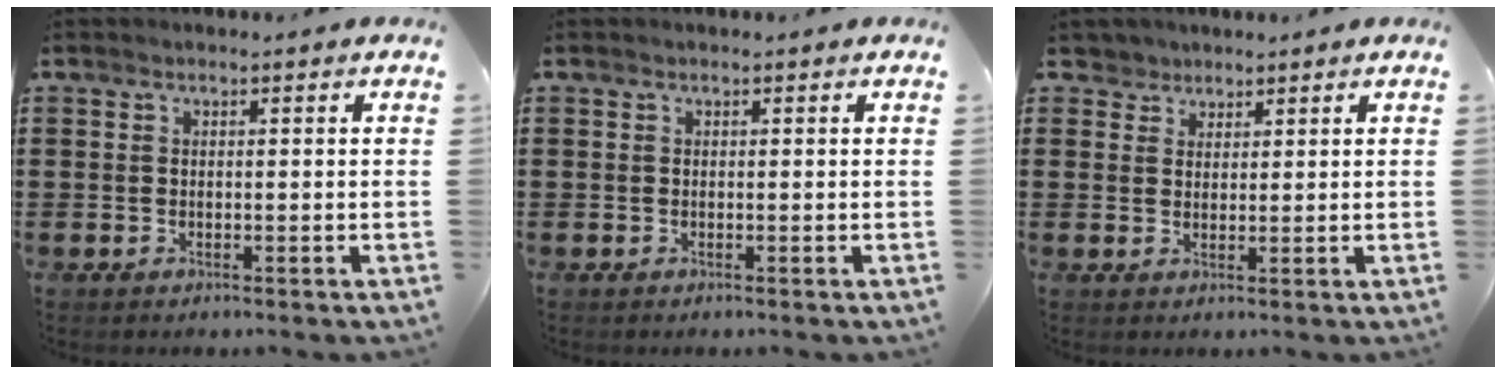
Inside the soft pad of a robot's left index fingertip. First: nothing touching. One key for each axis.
{"total": 0.0}
{"total": 2.8, "fx": 2.0, "fy": 1.9, "fz": -0.2, "tx": -0.004, "ty": 0.008, "tz": 0.035}